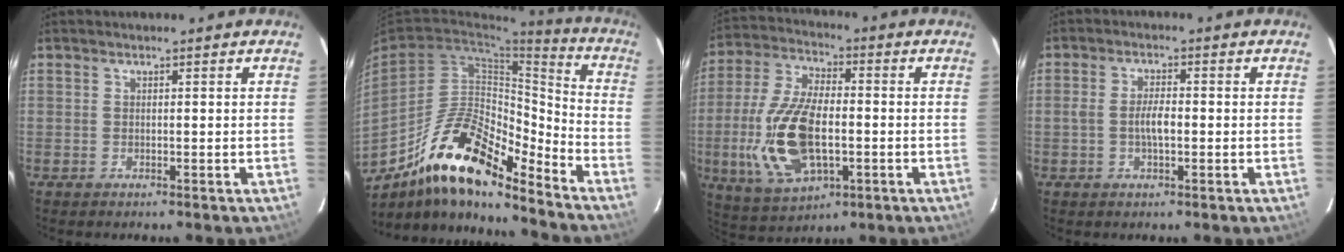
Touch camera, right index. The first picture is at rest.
{"total": 18.8, "force": [-14.0, 5.4, 11.3], "torque": [-0.193, 0.005, -0.253]}
{"total": 17.7, "force": [-3.2, 8.7, 15.1], "torque": [-0.327, -0.006, -0.049]}
{"total": 3.6, "force": [-0.7, 1.2, 3.3], "torque": [-0.064, 0.005, -0.011]}